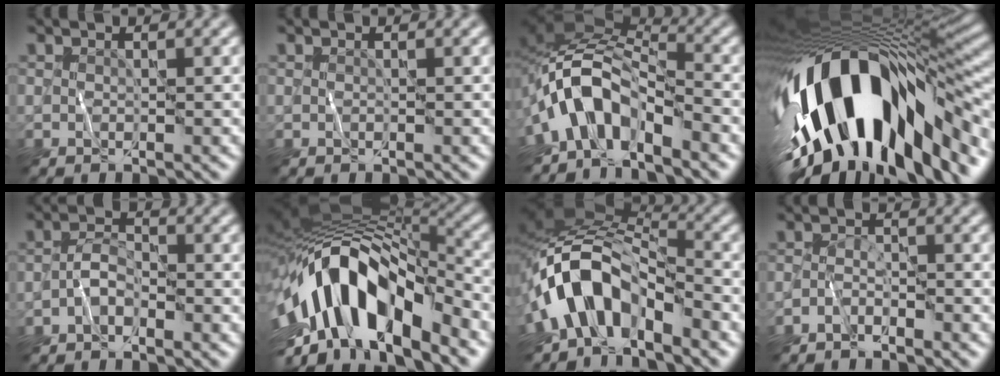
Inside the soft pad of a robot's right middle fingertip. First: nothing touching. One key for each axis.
{"total": 0.0}
{"total": 7.4, "fx": -3.9, "fy": 4.1, "fz": 4.7, "tx": -0.067, "ty": 0.007, "tz": -0.079}
{"total": 17.7, "fx": -4.4, "fy": 8.9, "fz": 14.7, "tx": -0.266, "ty": -0.016, "tz": -0.060}
{"total": 2.0, "fx": -1.2, "fy": 1.0, "fz": 1.2, "tx": -0.023, "ty": 0.010, "tz": -0.029}
{"total": 13.7, "fx": -4.8, "fy": 6.2, "fz": 11.2, "tx": -0.188, "ty": 0.017, "tz": -0.087}
{"total": 9.0, "fx": -4.6, "fy": 5.2, "fz": 5.7, "tx": -0.088, "ty": 0.005, "tz": -0.087}
{"total": 1.6, "fx": -1.5, "fy": 0.3, "fz": 0.6, "tx": -0.012, "ty": 0.007, "tz": -0.034}